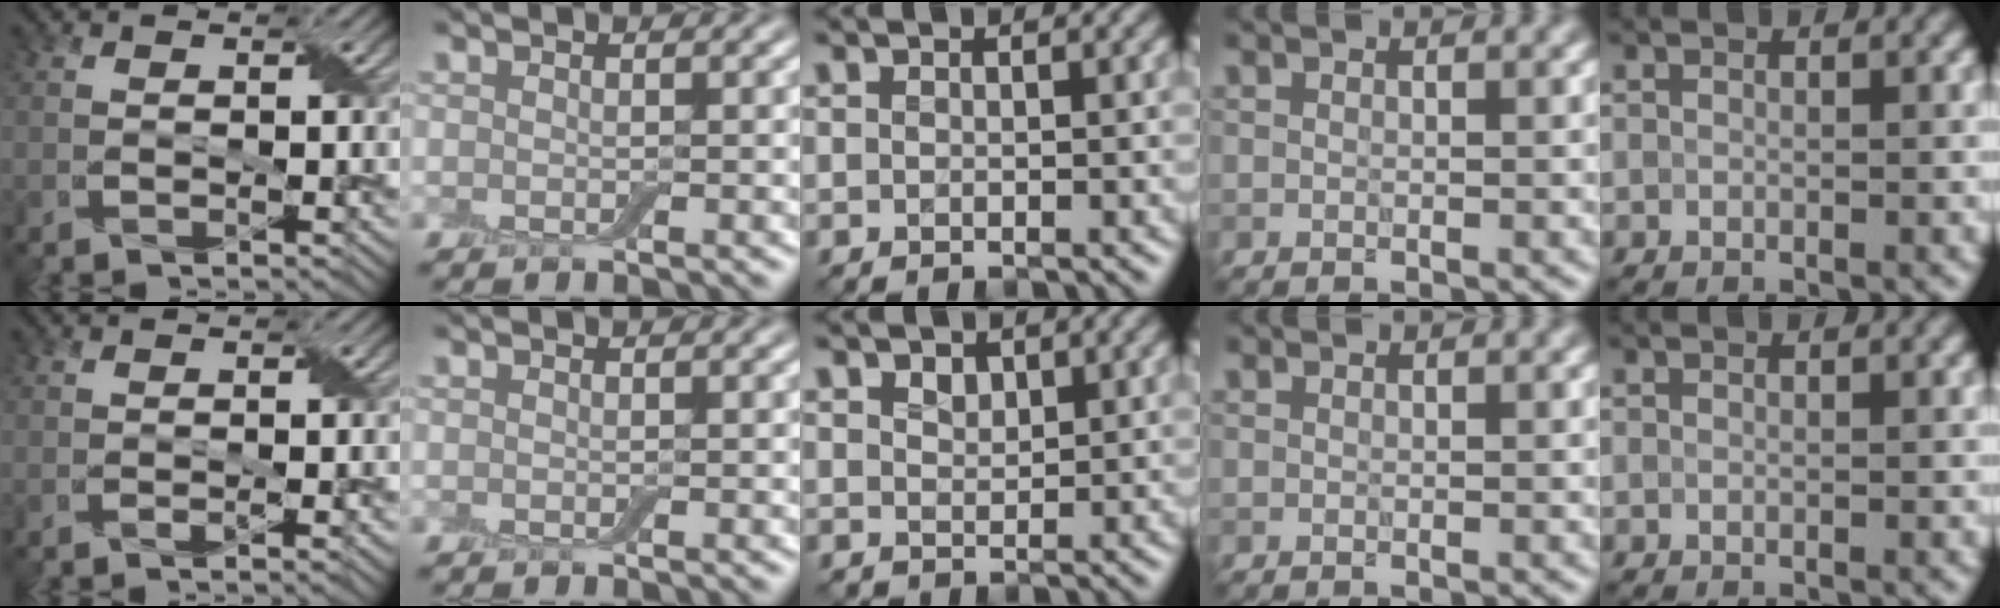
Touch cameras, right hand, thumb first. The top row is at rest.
{"thumb": {"total": 1.1, "force": [-0.3, 0.2, 1.0], "torque": [-0.014, 0.000, -0.007]}, "middle": {"total": 1.2, "force": [0.8, 0.8, 0.4], "torque": [-0.006, -0.003, 0.015]}}